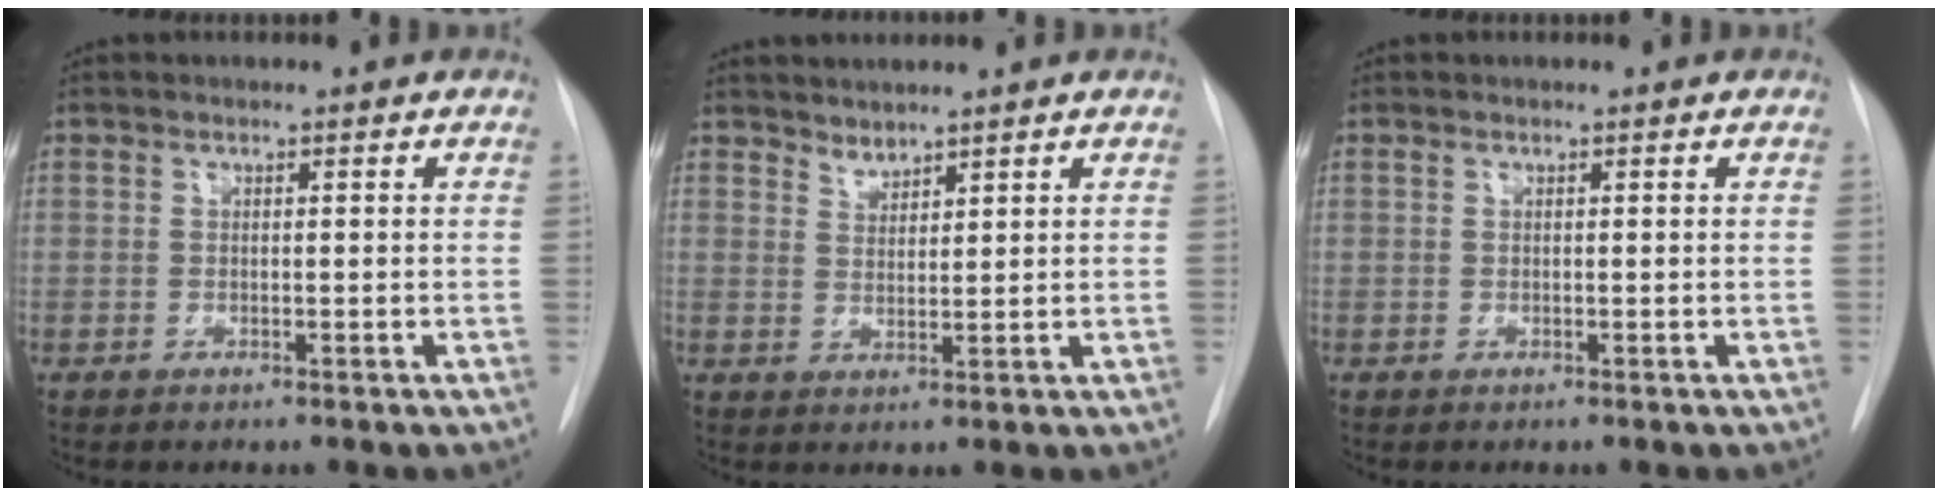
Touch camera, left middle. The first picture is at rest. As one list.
[{"total": 2.0, "force": [2.0, 0.5, 0.1], "torque": [0.004, -0.001, 0.038]}, {"total": 0.0}]